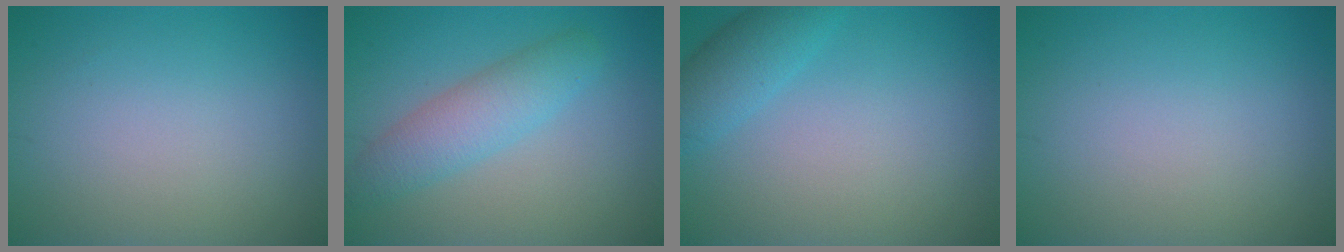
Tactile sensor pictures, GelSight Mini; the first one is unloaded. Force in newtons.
{"total": 4.0, "press": 4.0, "slide": 0.0}
{"total": 3.0, "press": 3.0, "slide": 0.1}
{"total": 0.0}